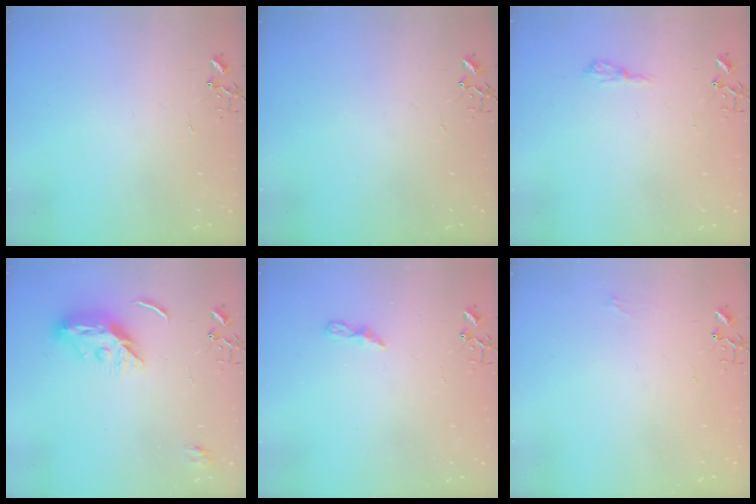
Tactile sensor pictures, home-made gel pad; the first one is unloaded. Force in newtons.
{"total": 0.0}
{"total": 7.2, "press": 7.1, "slide": 0.6}
{"total": 11.3, "press": 11.3, "slide": 0.7}
{"total": 5.3, "press": 5.3, "slide": 0.6}
{"total": 5.0, "press": 5.0, "slide": 0.7}